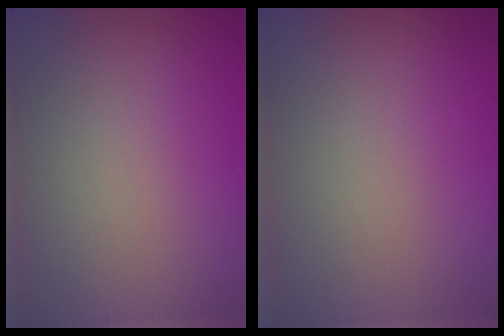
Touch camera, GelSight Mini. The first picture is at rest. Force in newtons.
{"total": 0.0}